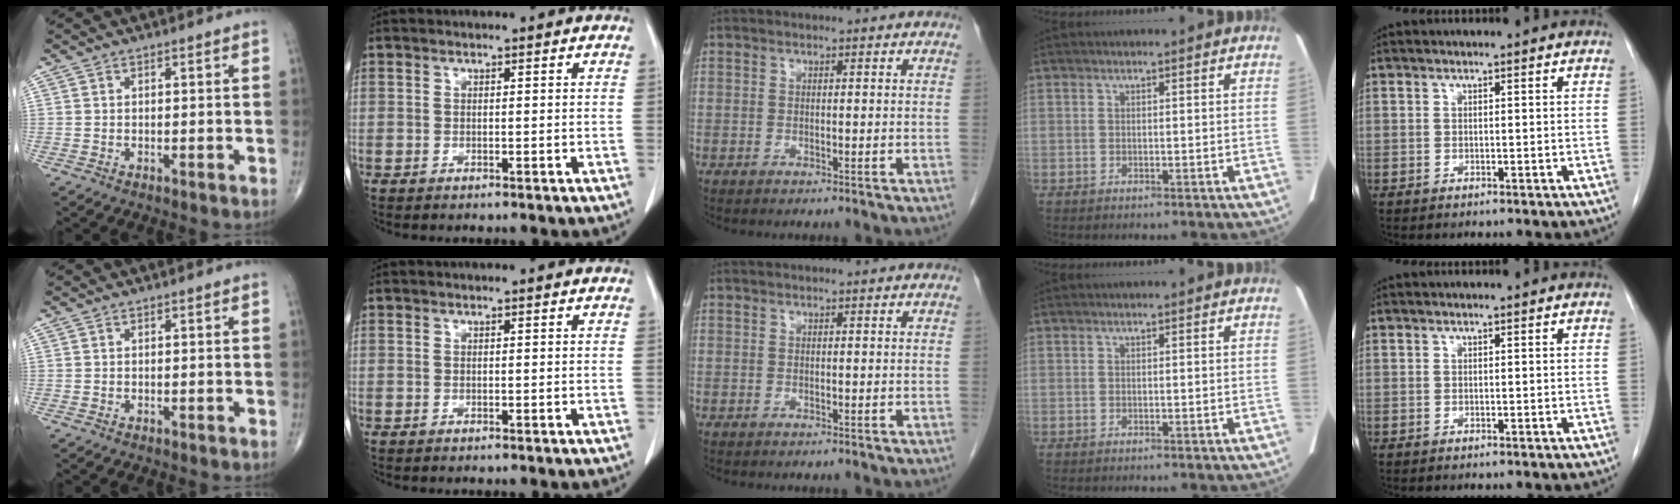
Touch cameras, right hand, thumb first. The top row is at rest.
{}